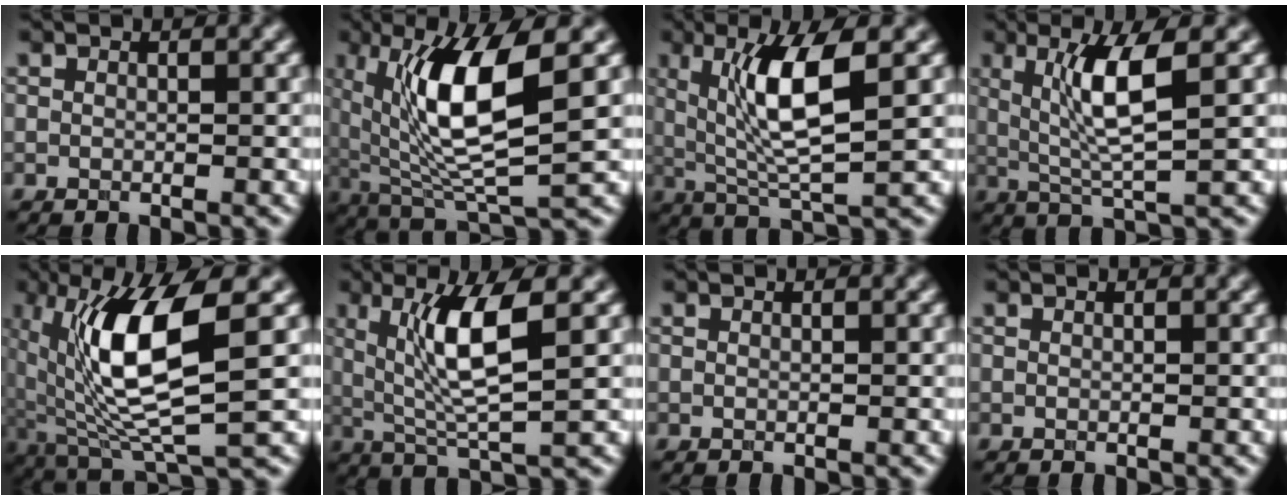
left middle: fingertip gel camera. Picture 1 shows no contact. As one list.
[{"total": 9.1, "force": [1.7, 2.5, 8.6], "torque": [-0.159, -0.005, 0.048]}, {"total": 7.0, "force": [1.3, 1.4, 6.7], "torque": [-0.126, -0.003, 0.040]}, {"total": 5.1, "force": [1.0, 0.4, 5.0], "torque": [-0.104, 0.002, 0.038]}, {"total": 9.7, "force": [0.9, 2.7, 9.3], "torque": [-0.176, -0.003, 0.035]}, {"total": 6.3, "force": [1.2, 1.0, 6.1], "torque": [-0.121, -0.001, 0.039]}, {"total": 0.0}, {"total": 0.0}]